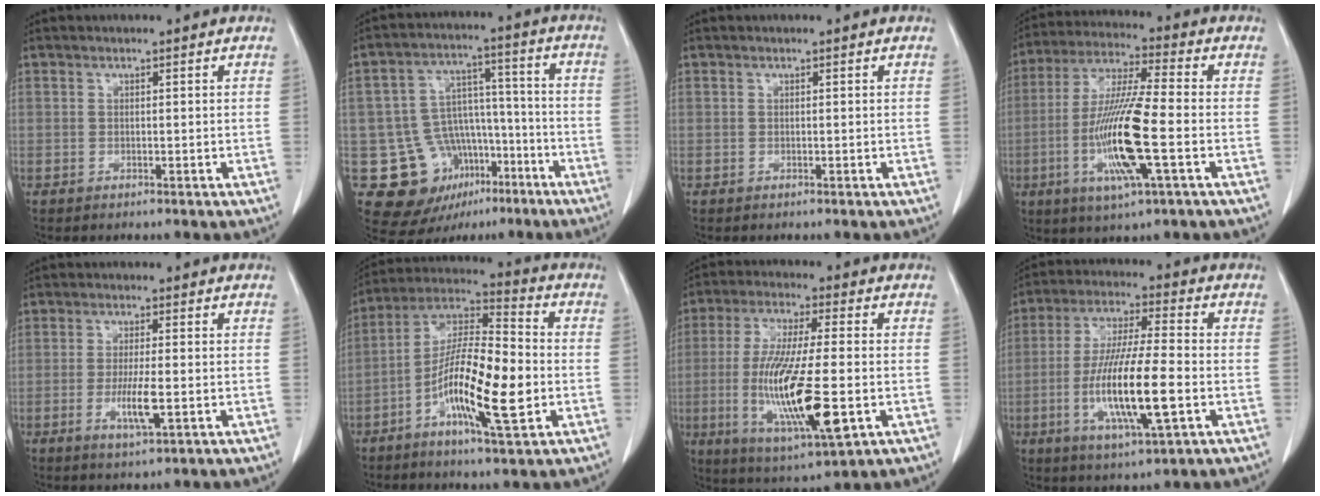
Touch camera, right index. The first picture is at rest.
{"total": 15.0, "force": [-6.8, 12.0, 6.1], "torque": [-0.101, 0.059, -0.088]}
{"total": 0.0}
{"total": 14.5, "force": [-3.6, 0.8, 14.0], "torque": [-0.286, -0.015, -0.071]}
{"total": 5.2, "force": [-1.4, 0.4, 5.0], "torque": [-0.098, -0.011, -0.023]}
{"total": 15.9, "force": [-4.1, 2.8, 15.1], "torque": [-0.282, 0.003, -0.075]}
{"total": 17.4, "force": [-3.6, 2.7, 16.8], "torque": [-0.335, -0.029, -0.057]}
{"total": 14.9, "force": [-3.6, 1.7, 14.4], "torque": [-0.281, -0.015, -0.065]}